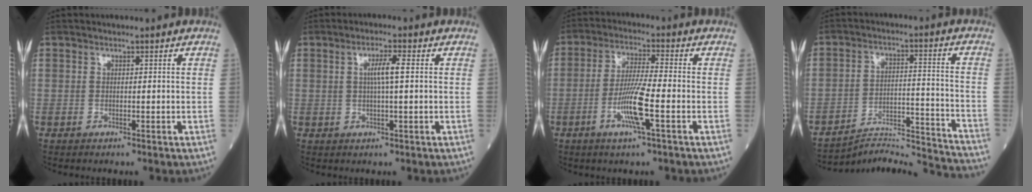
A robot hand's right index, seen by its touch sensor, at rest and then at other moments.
{"total": 3.0, "force": [0.4, -0.6, 2.9], "torque": [-0.058, 0.001, 0.006]}
{"total": 7.8, "force": [-2.8, -0.1, 7.3], "torque": [-0.143, -0.006, -0.056]}
{"total": 16.8, "force": [-16.6, -1.9, 1.7], "torque": [-0.012, 0.014, -0.243]}